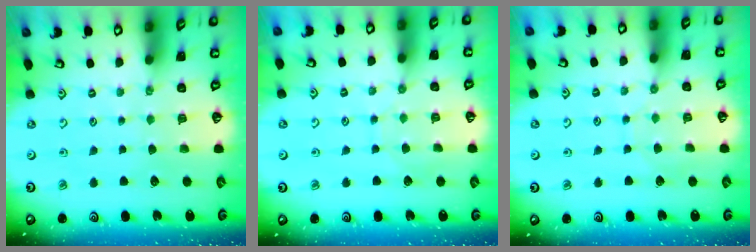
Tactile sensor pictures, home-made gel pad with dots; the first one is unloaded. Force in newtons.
{"total": 5.0, "press": 5.0, "slide": 0.5}
{"total": 5.0, "press": 5.0, "slide": 0.5}